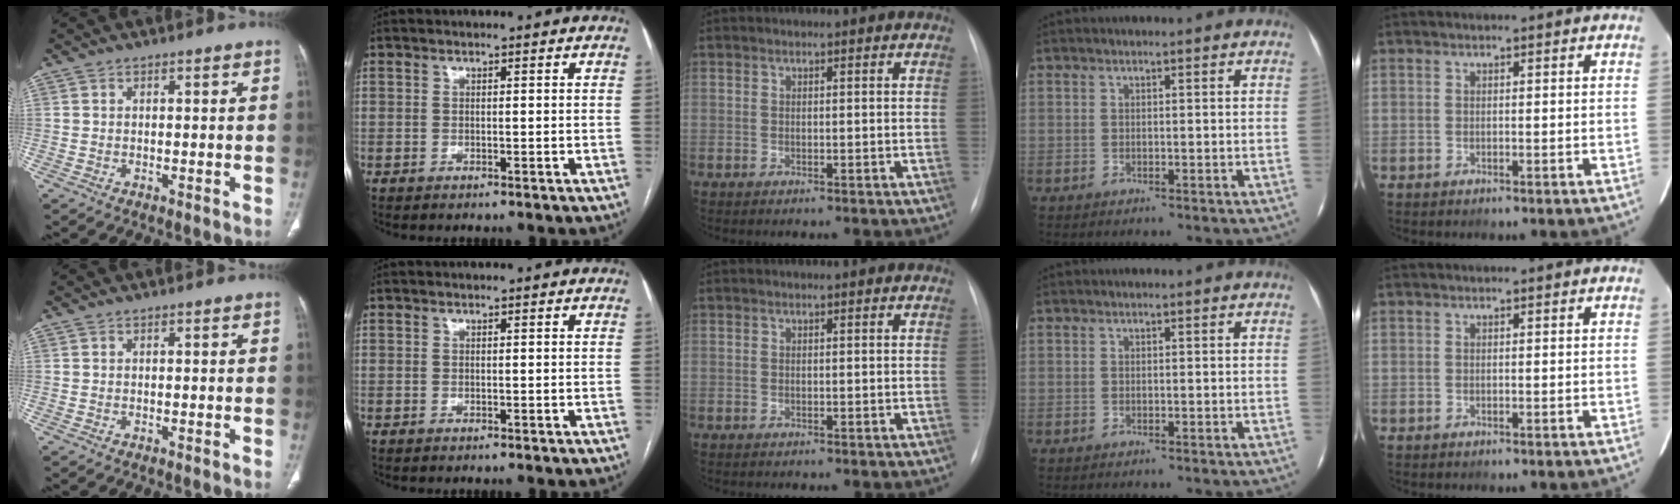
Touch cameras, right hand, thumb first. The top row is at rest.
{}